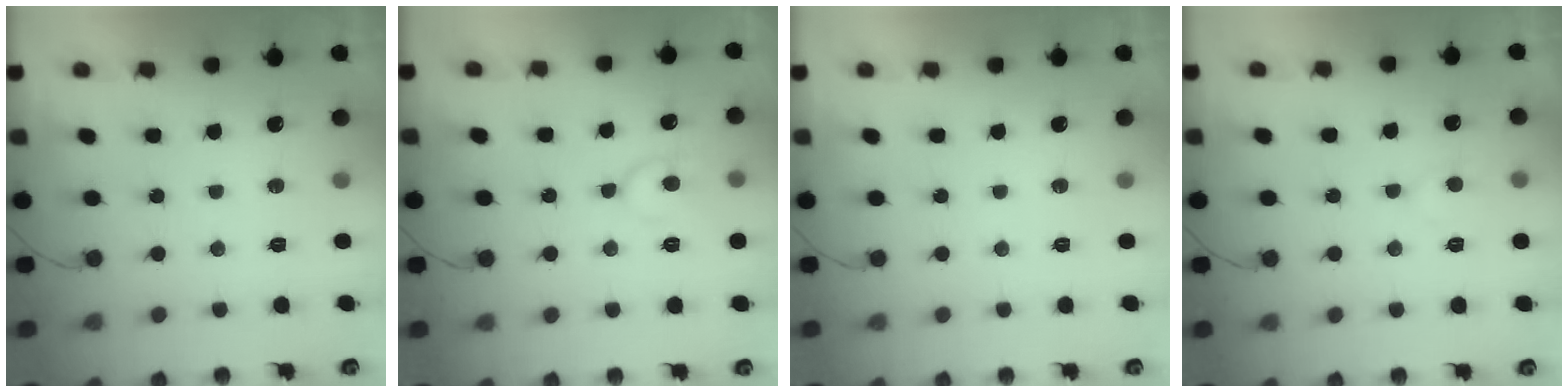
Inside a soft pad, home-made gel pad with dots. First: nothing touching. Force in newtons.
{"total": 8.3, "press": 8.3, "slide": 0.8}
{"total": 0.0}
{"total": 5.5, "press": 5.4, "slide": 0.4}